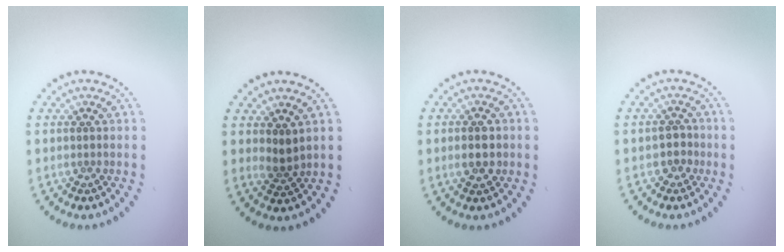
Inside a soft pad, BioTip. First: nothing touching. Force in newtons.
{"total": 1.6, "press": 1.3, "slide": 1.0}
{"total": 2.8, "press": 2.8, "slide": 0.0}
{"total": 1.5, "press": 1.3, "slide": 0.7}